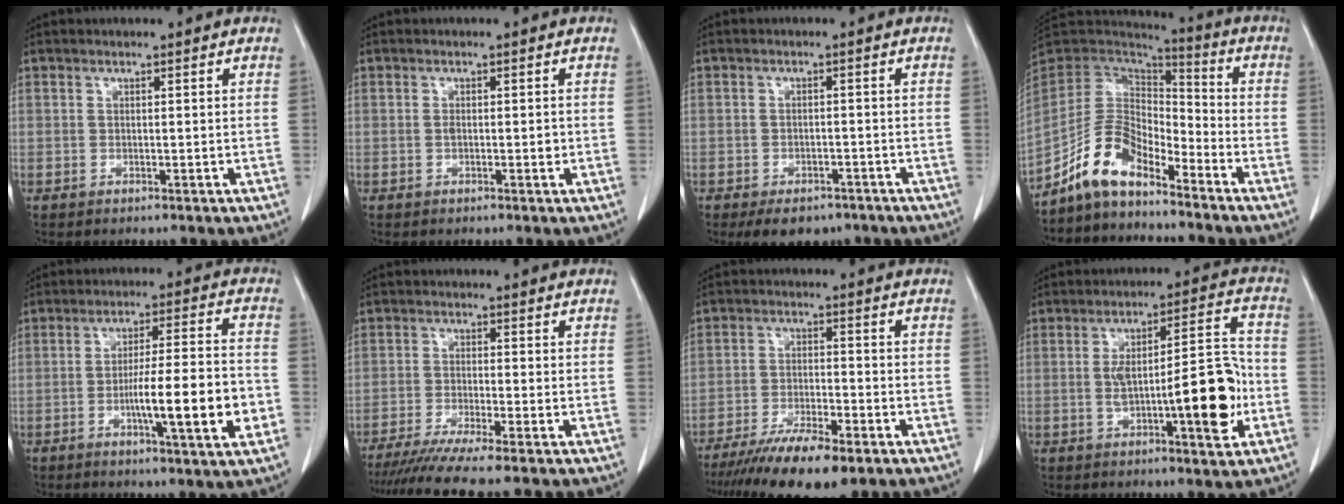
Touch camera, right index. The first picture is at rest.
{"total": 1.5, "force": [-0.2, 0.6, 1.3], "torque": [-0.024, 0.001, -0.001]}
{"total": 7.2, "force": [-5.5, 3.6, 3.0], "torque": [-0.038, 0.001, -0.079]}
{"total": 10.4, "force": [-7.7, 4.3, 5.4], "torque": [-0.114, 0.029, -0.150]}
{"total": 14.5, "force": [-3.9, 0.9, 13.9], "torque": [-0.222, 0.001, -0.062]}
{"total": 9.1, "force": [-7.6, -1.3, 4.8], "torque": [-0.063, -0.026, -0.121]}
{"total": 11.0, "force": [-7.9, 2.1, 7.3], "torque": [-0.122, -0.024, -0.133]}
{"total": 13.9, "force": [-2.7, 2.6, 13.4], "torque": [-0.200, 0.019, -0.035]}